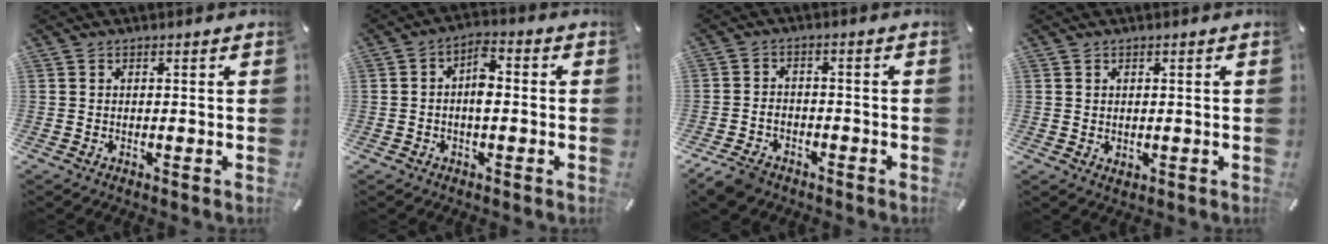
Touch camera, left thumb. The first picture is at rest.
{"total": 5.2, "force": [-0.5, 2.9, 4.3], "torque": [-0.071, 0.013, -0.010]}
{"total": 5.0, "force": [-3.1, 3.3, 2.0], "torque": [-0.041, 0.018, -0.060]}
{"total": 0.9, "force": [0.5, 0.7, 0.3], "torque": [-0.005, 0.002, 0.009]}